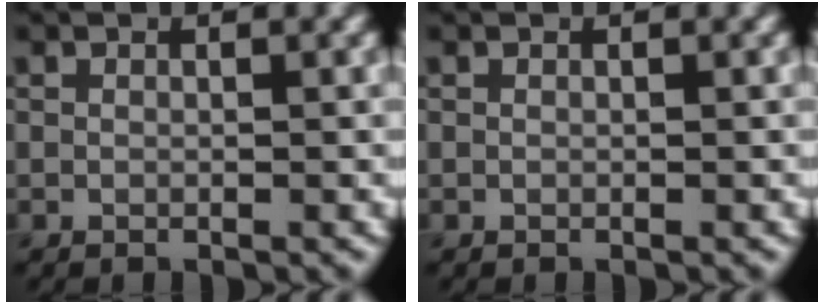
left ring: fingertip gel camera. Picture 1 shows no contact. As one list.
[{"total": 0.0}]